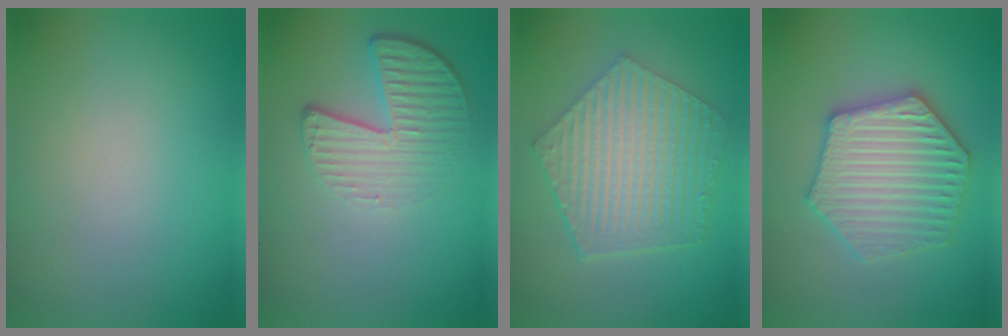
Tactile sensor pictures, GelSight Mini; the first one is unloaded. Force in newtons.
{"total": 4.5, "press": 3.0, "slide": 3.3}
{"total": 6.9, "press": 5.0, "slide": 4.8}
{"total": 6.1, "press": 6.1, "slide": 1.1}